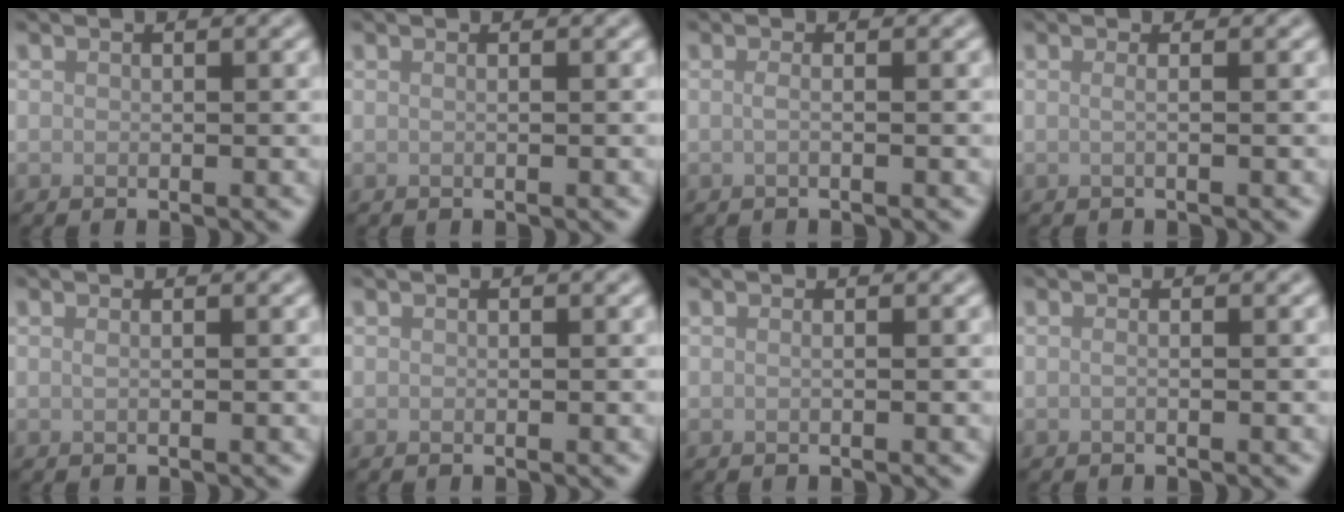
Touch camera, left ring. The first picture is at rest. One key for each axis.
{"total": 0.6, "fx": 0.1, "fy": 0.3, "fz": 0.5, "tx": -0.006, "ty": -0.001, "tz": -0.005}
{"total": 1.2, "fx": -0.1, "fy": 0.5, "fz": 1.1, "tx": -0.015, "ty": -0.003, "tz": -0.008}
{"total": 1.3, "fx": 0.1, "fy": 0.6, "fz": 1.2, "tx": -0.015, "ty": -0.007, "tz": -0.014}
{"total": 0.8, "fx": 0.2, "fy": 0.3, "fz": 0.7, "tx": -0.008, "ty": 0.000, "tz": -0.002}
{"total": 0.0}
{"total": 0.7, "fx": 0.1, "fy": 0.3, "fz": 0.6, "tx": -0.008, "ty": -0.002, "tz": -0.006}
{"total": 0.7, "fx": -0.1, "fy": 0.3, "fz": 0.6, "tx": -0.009, "ty": -0.002, "tz": -0.005}